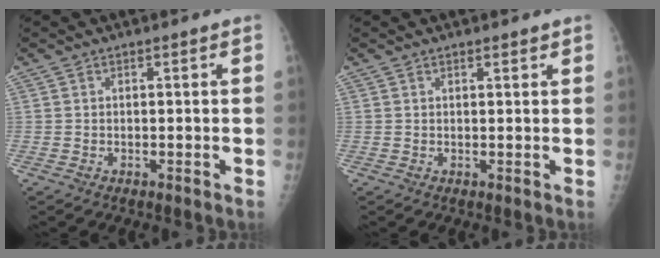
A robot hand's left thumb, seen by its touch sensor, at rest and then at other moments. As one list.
[{"total": 1.0, "force": [0.8, 0.4, 0.5], "torque": [-0.006, -0.004, 0.011]}]